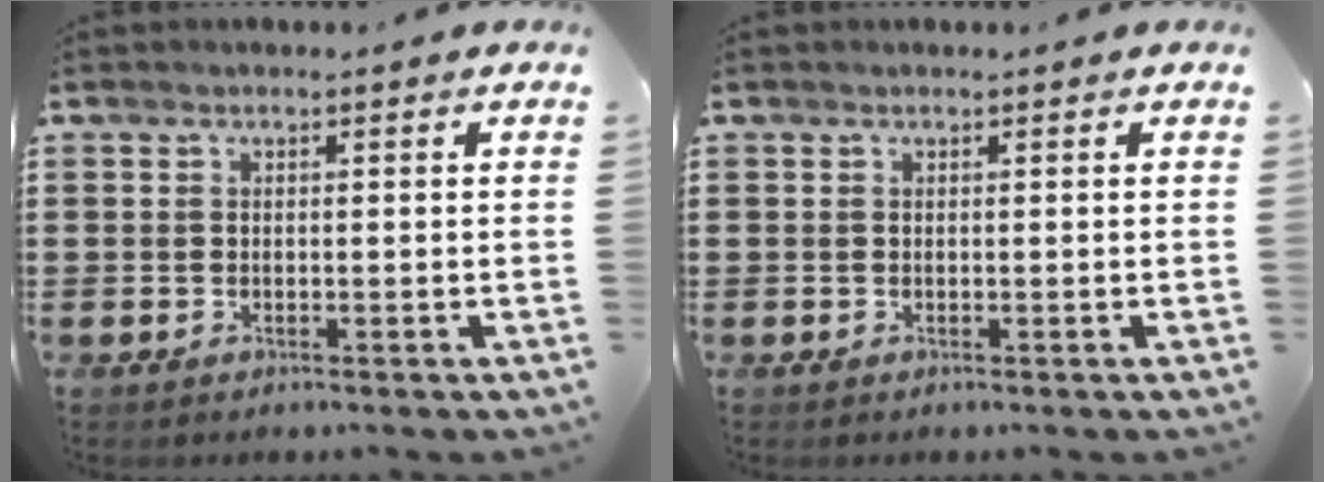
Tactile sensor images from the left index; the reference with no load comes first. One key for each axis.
{"total": 0.0}